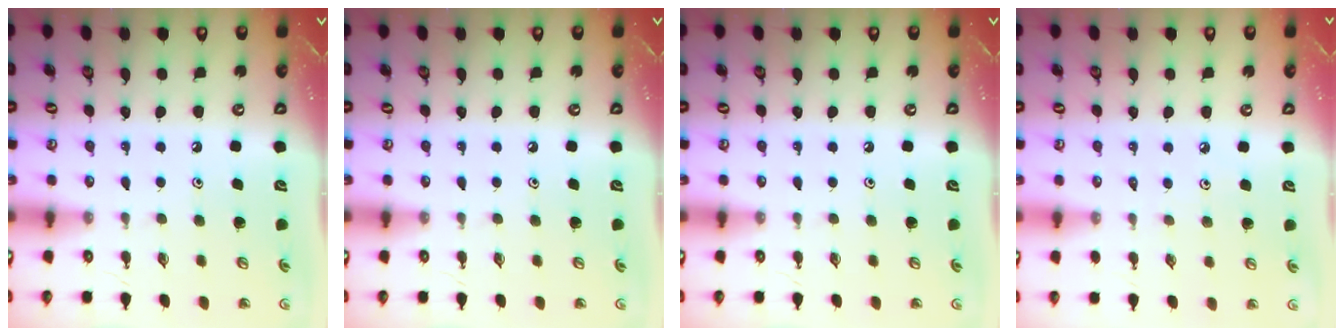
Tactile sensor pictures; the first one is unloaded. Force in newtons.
{"total": 0.0}
{"total": 0.0}
{"total": 2.8, "press": 2.7, "slide": 0.6}